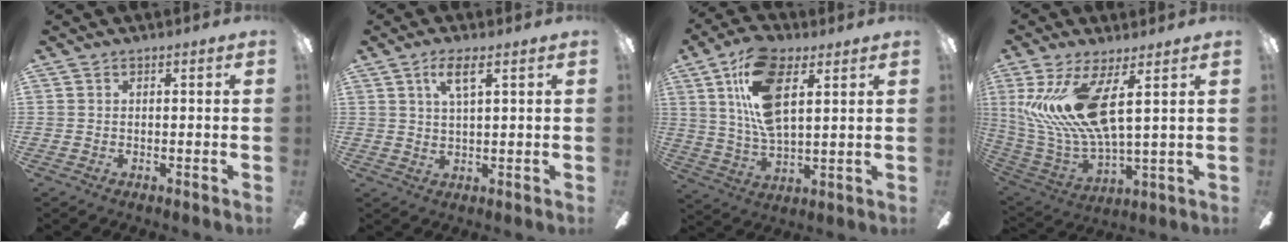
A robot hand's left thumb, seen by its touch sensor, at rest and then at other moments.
{"total": 5.4, "force": [2.7, 1.4, 4.4], "torque": [-0.085, -0.002, 0.043]}
{"total": 16.1, "force": [7.0, 7.4, 12.4], "torque": [-0.247, -0.009, 0.125]}
{"total": 17.4, "force": [6.7, 6.4, 14.8], "torque": [-0.316, -0.029, 0.110]}